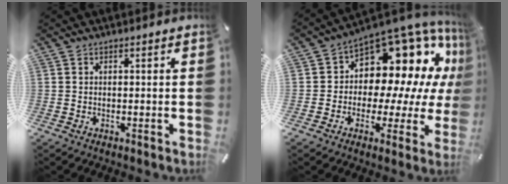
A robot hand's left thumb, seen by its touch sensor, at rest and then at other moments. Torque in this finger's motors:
{"motor_torque": [2.47, 2.54, 1.43, -0.59, 0.12]}